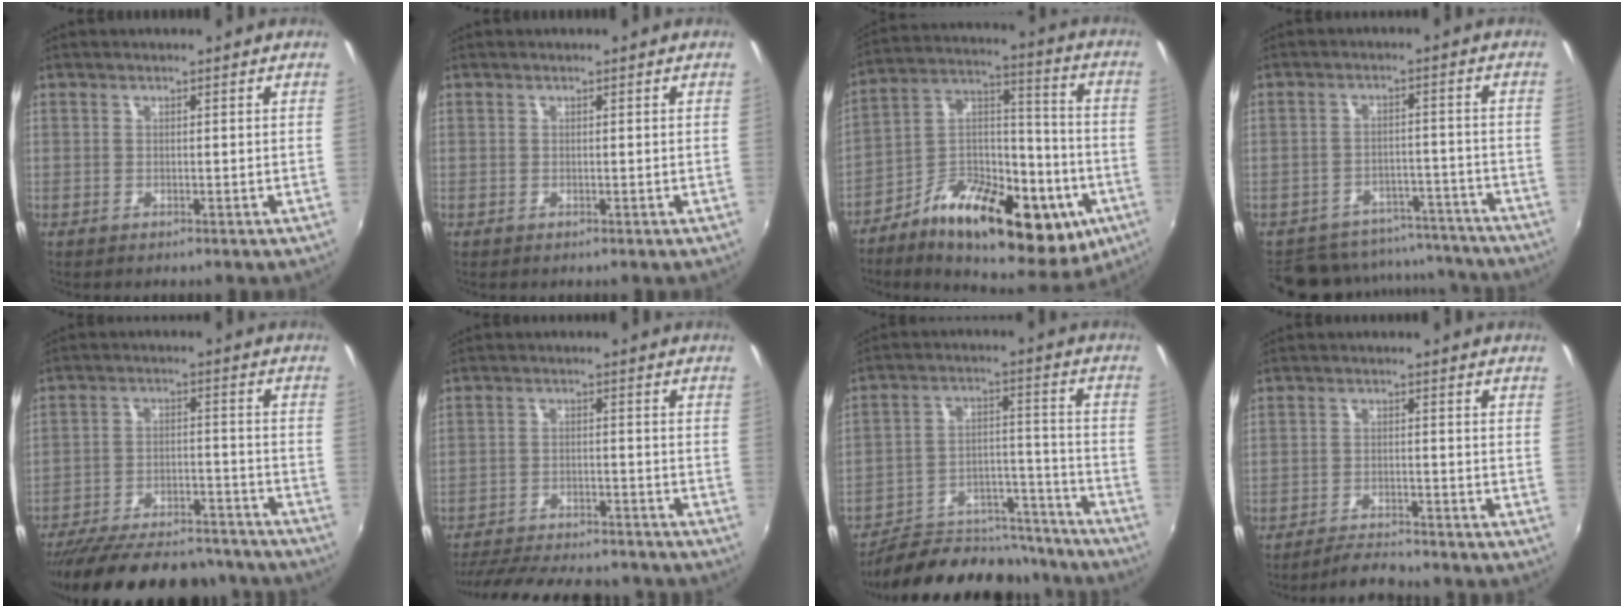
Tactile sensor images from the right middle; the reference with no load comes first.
{"total": 0.0}
{"total": 25.7, "force": [-11.2, 11.9, 19.8], "torque": [-0.304, 0.005, -0.169]}
{"total": 16.4, "force": [-14.5, 6.6, 4.1], "torque": [-0.095, 0.035, -0.178]}
{"total": 25.1, "force": [-22.0, 6.9, 9.9], "torque": [-0.192, -0.009, -0.294]}
{"total": 19.6, "force": [-16.9, 5.2, 8.4], "torque": [-0.173, -0.017, -0.233]}
{"total": 21.4, "force": [-18.9, 7.2, 7.0], "torque": [-0.124, 0.040, -0.254]}
{"total": 5.0, "force": [-4.8, 0.4, 1.2], "torque": [-0.042, -0.008, -0.081]}